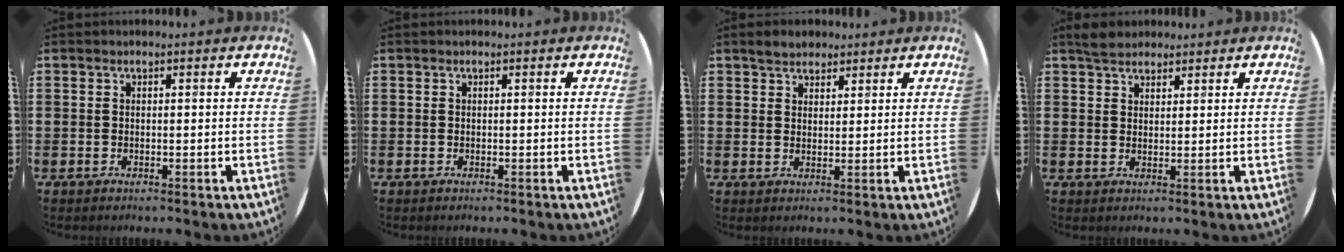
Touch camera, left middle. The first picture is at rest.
{"total": 0.0}
{"total": 2.6, "force": [2.3, 1.0, 0.3], "torque": [-0.003, 0.003, 0.044]}
{"total": 2.8, "force": [2.5, 1.0, 0.5], "torque": [-0.007, 0.002, 0.048]}